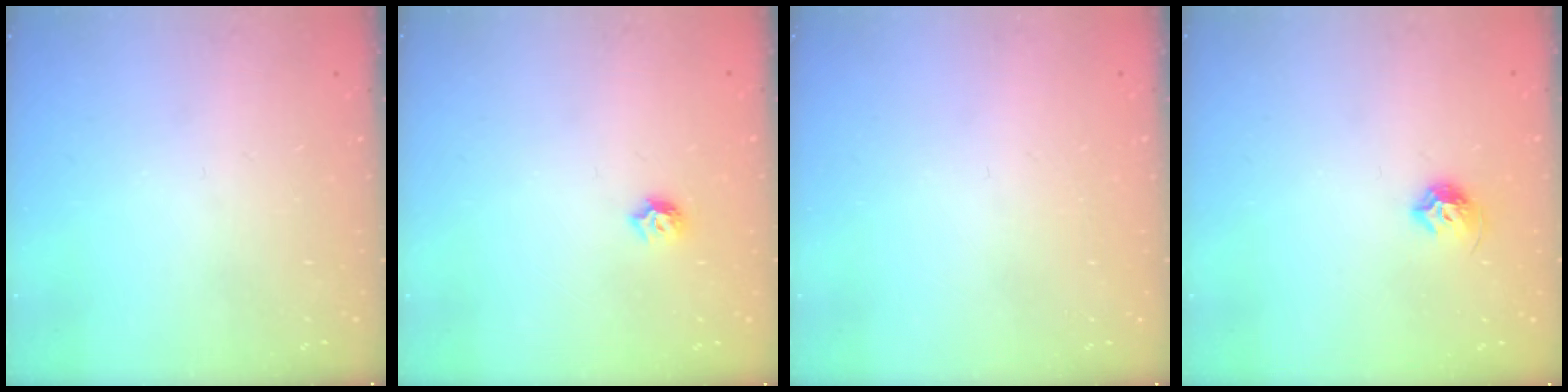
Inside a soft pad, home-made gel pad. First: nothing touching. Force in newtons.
{"total": 4.7, "press": 4.7, "slide": 0.7}
{"total": 0.9, "press": 0.9, "slide": 0.1}
{"total": 7.0, "press": 6.9, "slide": 0.8}